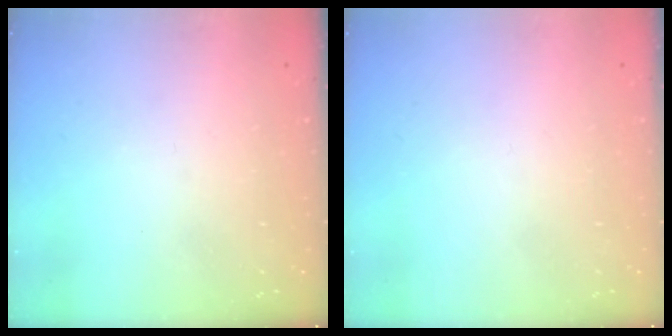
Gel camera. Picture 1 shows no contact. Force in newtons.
{"total": 1.7, "press": 1.6, "slide": 0.1}